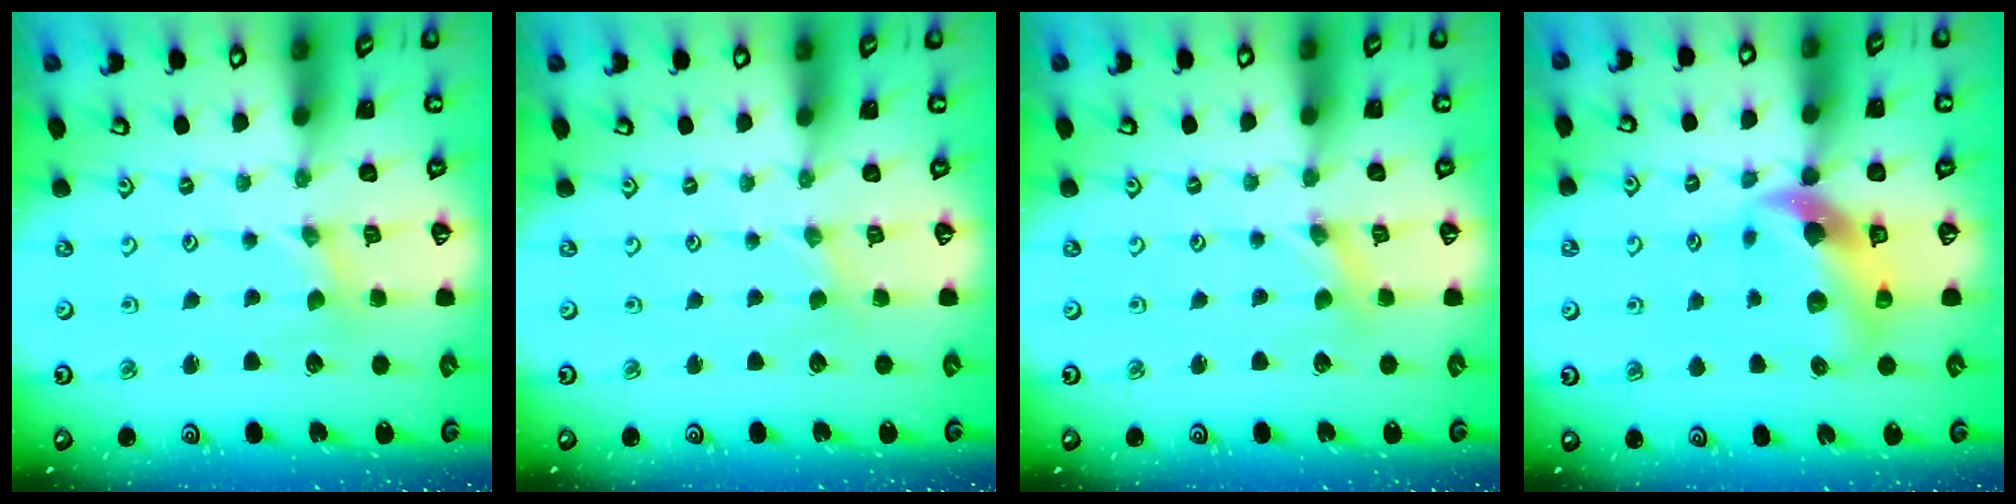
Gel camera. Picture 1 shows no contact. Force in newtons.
{"total": 0.0}
{"total": 1.3, "press": 1.3, "slide": 0.3}
{"total": 10.8, "press": 10.7, "slide": 1.7}